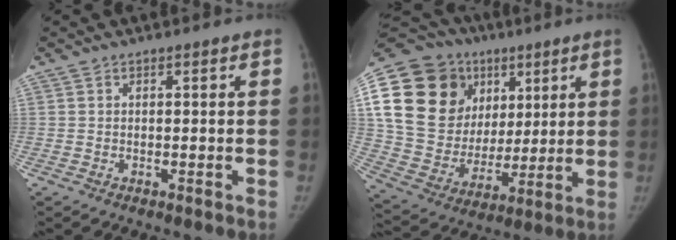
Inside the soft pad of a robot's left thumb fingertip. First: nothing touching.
{"total": 28.8, "force": [10.0, 21.6, 16.1], "torque": [-0.294, 0.035, 0.193]}